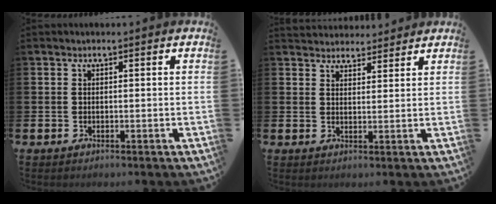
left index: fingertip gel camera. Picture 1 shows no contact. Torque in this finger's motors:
{"motor_torque": [0.45, -1.68, -0.19, 0.03]}